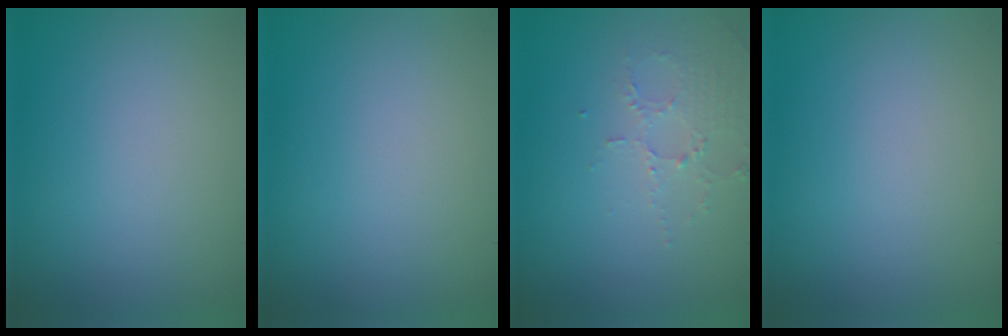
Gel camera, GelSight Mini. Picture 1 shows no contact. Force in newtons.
{"total": 0.0}
{"total": 2.1, "press": 2.1, "slide": 0.4}
{"total": 0.0}